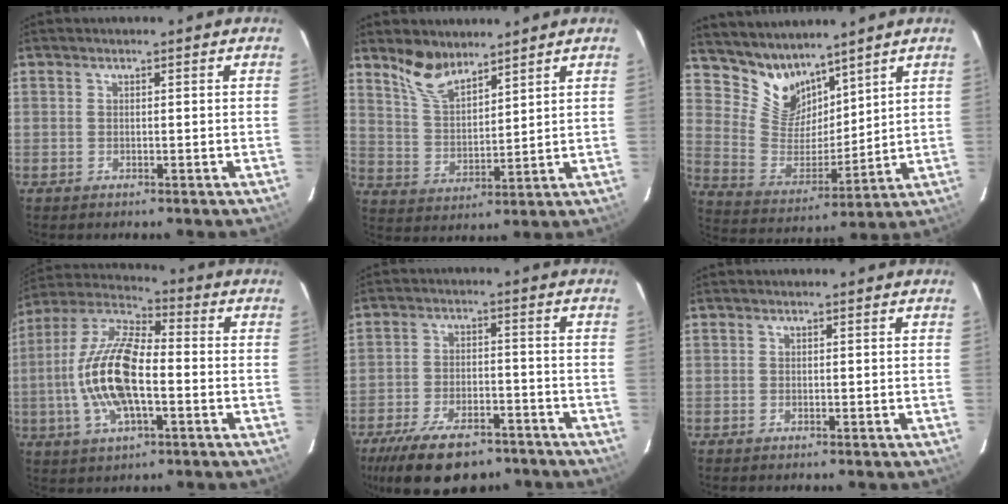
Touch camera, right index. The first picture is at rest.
{"total": 8.0, "force": [6.5, 2.9, 3.6], "torque": [-0.071, 0.004, 0.133]}
{"total": 10.8, "force": [9.0, 5.3, 2.7], "torque": [-0.059, -0.002, 0.186]}
{"total": 16.5, "force": [-2.7, 6.5, 14.9], "torque": [-0.305, 0.004, -0.058]}
{"total": 16.7, "force": [-12.1, 7.4, 8.8], "torque": [-0.190, -0.015, -0.186]}
{"total": 0.0}